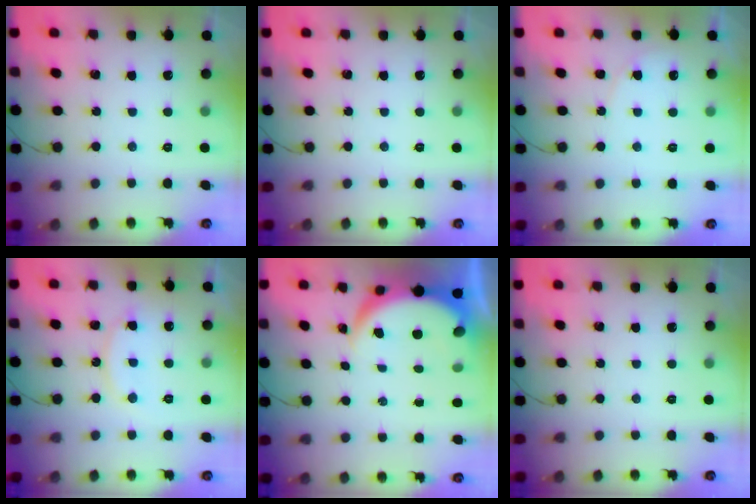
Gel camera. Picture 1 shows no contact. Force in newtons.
{"total": 0.0}
{"total": 3.8, "press": 3.7, "slide": 0.5}
{"total": 9.6, "press": 9.6, "slide": 0.6}
{"total": 5.3, "press": 5.3, "slide": 0.5}
{"total": 0.0}